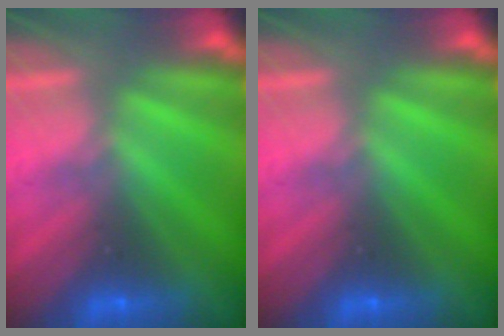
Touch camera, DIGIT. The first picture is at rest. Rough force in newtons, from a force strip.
{"total": 0.0}